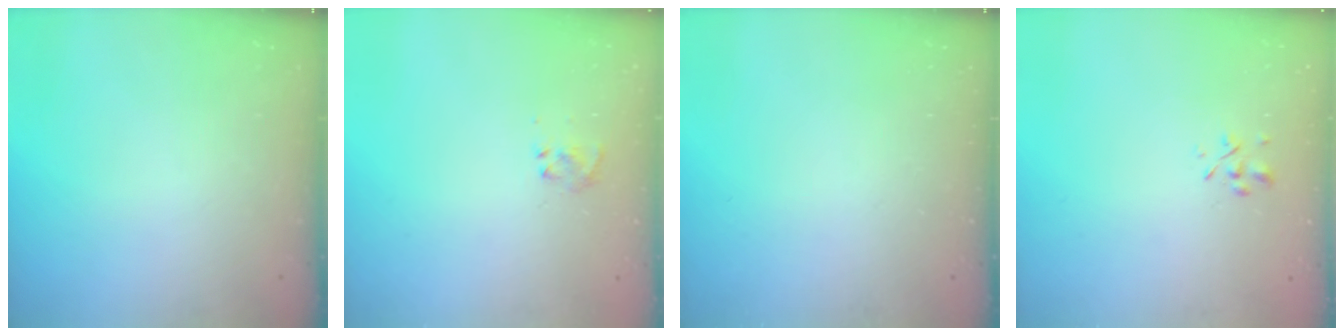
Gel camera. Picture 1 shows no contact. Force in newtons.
{"total": 2.5, "press": 2.4, "slide": 0.8}
{"total": 0.0}
{"total": 1.3, "press": 1.2, "slide": 0.5}